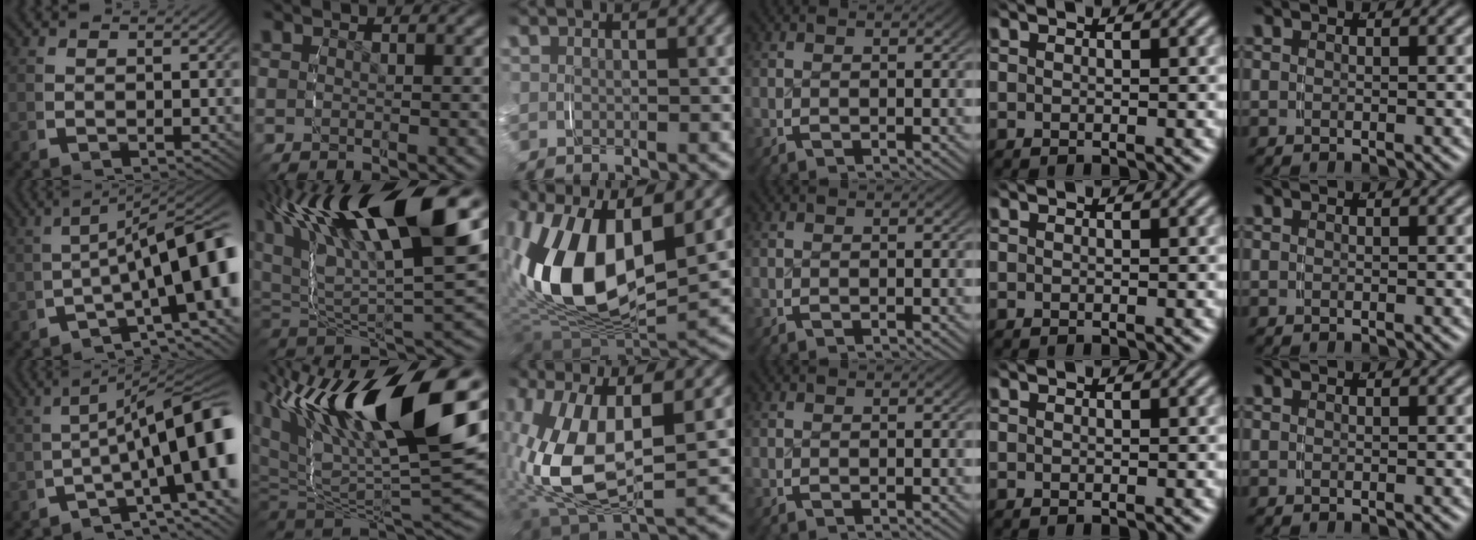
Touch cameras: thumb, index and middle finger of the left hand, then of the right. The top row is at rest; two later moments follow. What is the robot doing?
{"motion": "grasp_and_lifting", "object": "keyboard"}